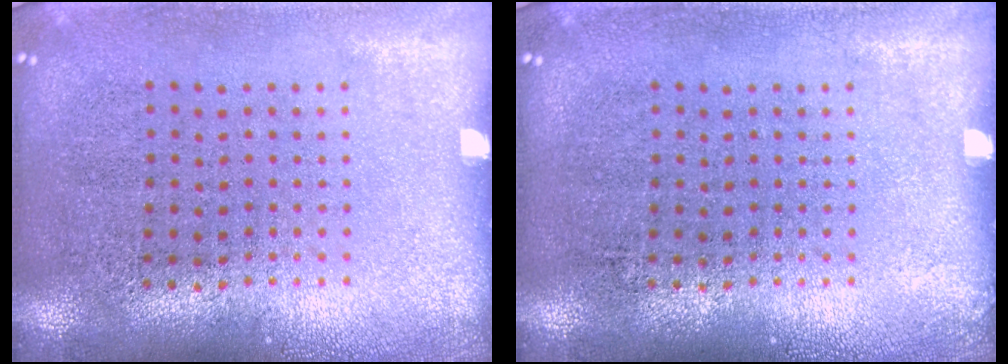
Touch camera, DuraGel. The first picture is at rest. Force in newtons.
{"total": 0.0}